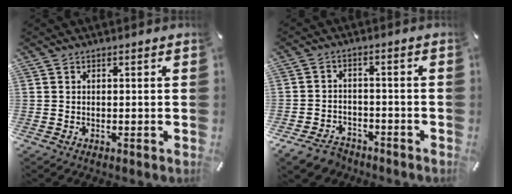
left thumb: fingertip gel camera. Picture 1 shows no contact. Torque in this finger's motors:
{"motor_torque": [0.01, 0.14, 0.24, 0.20, 0.02]}